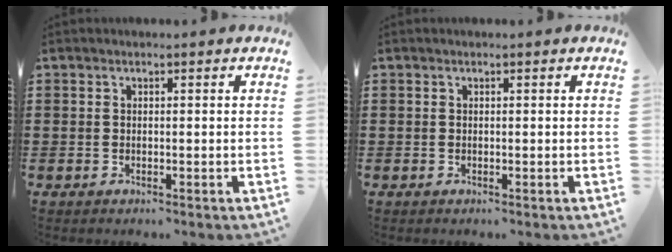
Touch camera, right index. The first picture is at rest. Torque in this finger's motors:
{"motor_torque": [-0.11, 0.46, 0.00, 0.00]}